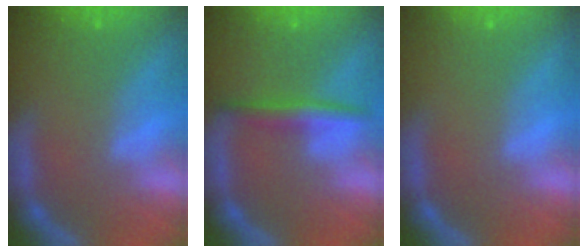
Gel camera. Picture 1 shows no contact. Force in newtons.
{"total": 3.0}
{"total": 0.0}